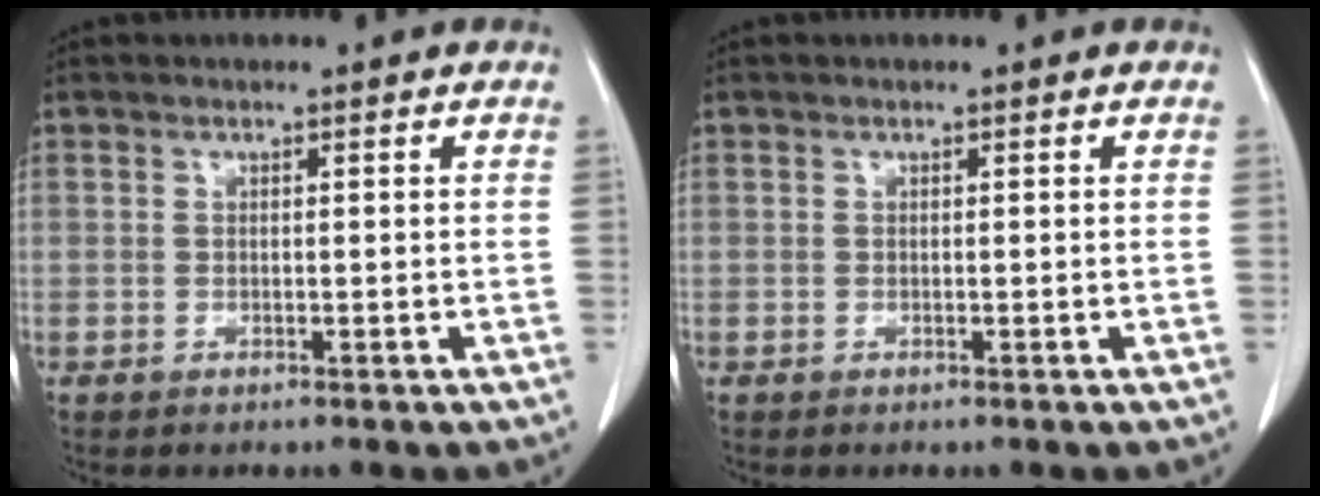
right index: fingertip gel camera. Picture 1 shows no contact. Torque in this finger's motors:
{"motor_torque": [0.00, 0.00, 0.00, 0.00]}